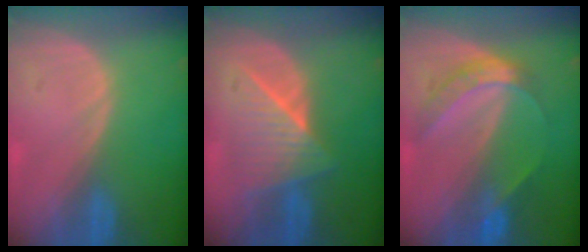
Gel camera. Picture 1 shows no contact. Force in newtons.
{"total": 6.6, "press": 6.6, "slide": 0.6}
{"total": 6.2, "press": 5.3, "slide": 3.2}